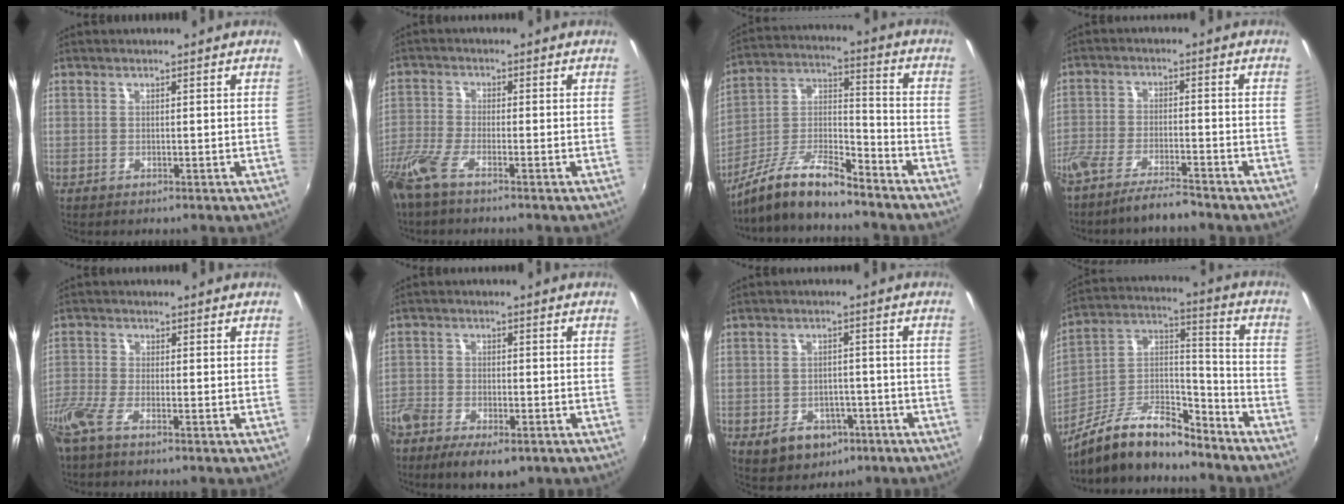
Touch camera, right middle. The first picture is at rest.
{"total": 7.1, "force": [-5.2, 1.4, 4.7], "torque": [-0.120, -0.021, -0.109]}
{"total": 12.7, "force": [-10.2, 2.4, 7.1], "torque": [-0.155, 0.005, -0.198]}
{"total": 8.3, "force": [-7.1, 1.0, 4.0], "torque": [-0.101, -0.015, -0.128]}
{"total": 5.9, "force": [-4.3, 1.1, 3.8], "torque": [-0.099, -0.022, -0.093]}
{"total": 9.8, "force": [-6.6, 4.6, 5.7], "torque": [-0.142, -0.027, -0.123]}
{"total": 8.6, "force": [-4.3, 6.5, 3.8], "torque": [-0.087, 0.002, -0.045]}
{"total": 14.9, "force": [-12.0, 4.7, 7.3], "torque": [-0.152, 0.022, -0.216]}